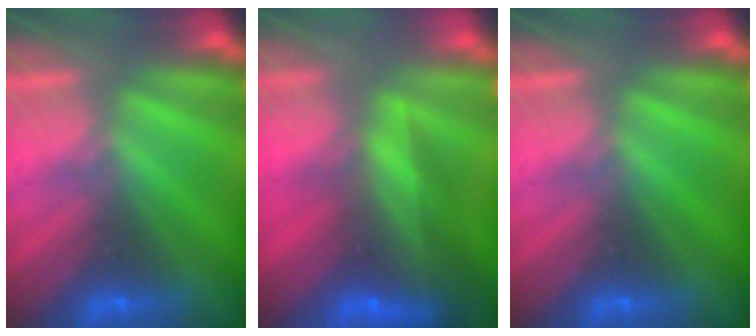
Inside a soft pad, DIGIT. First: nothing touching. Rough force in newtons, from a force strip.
{"total": 7.1}
{"total": 0.0}